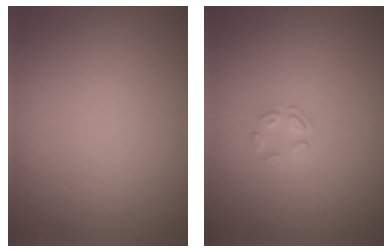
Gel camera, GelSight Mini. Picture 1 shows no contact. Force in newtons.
{"total": 1.1, "press": 0.5, "slide": 1.0}